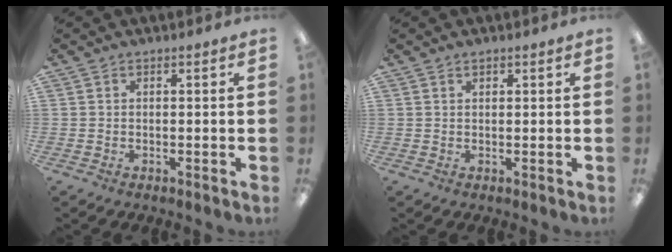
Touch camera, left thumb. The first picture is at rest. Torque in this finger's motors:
{"motor_torque": [-0.17, -0.09, 0.06, 0.04, -0.02]}